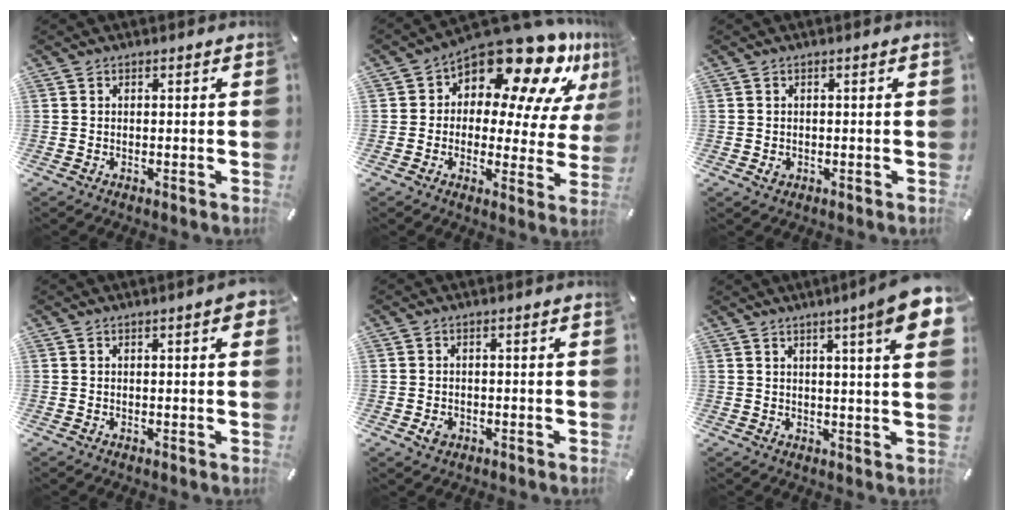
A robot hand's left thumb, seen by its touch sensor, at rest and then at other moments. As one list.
[{"total": 17.4, "force": [11.9, 7.9, 10.0], "torque": [-0.143, -0.102, 0.199]}, {"total": 1.1, "force": [-0.3, 0.9, 0.5], "torque": [-0.009, 0.001, -0.006]}, {"total": 3.1, "force": [0.9, 0.7, 2.9], "torque": [-0.047, 0.002, 0.013]}, {"total": 2.1, "force": [-0.8, 1.6, 1.1], "torque": [-0.019, 0.004, -0.014]}, {"total": 9.8, "force": [4.8, 0.3, 8.6], "torque": [-0.127, -0.023, 0.073]}]